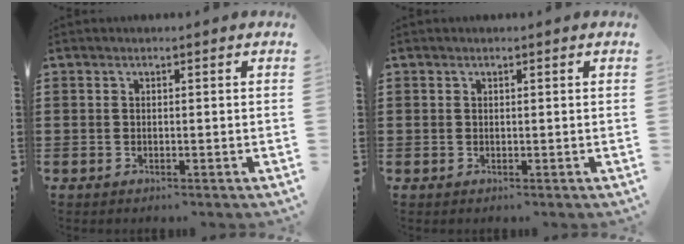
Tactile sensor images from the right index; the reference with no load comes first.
{"total": 0.6, "force": [0.2, 0.6, 0.0], "torque": [-0.002, 0.004, 0.004]}